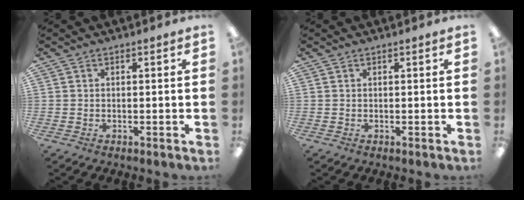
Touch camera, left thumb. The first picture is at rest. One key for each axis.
{"total": 0.0}